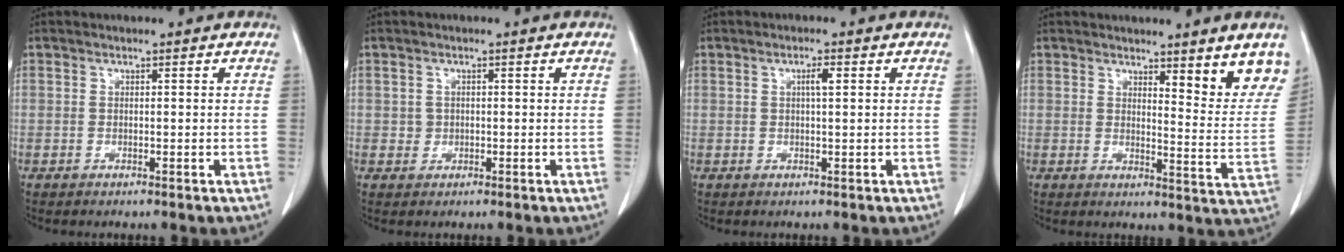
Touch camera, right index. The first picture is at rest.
{"total": 1.2, "force": [-0.1, 1.2, 0.3], "torque": [-0.003, 0.003, 0.000]}
{"total": 1.8, "force": [0.5, 0.2, 1.7], "torque": [-0.031, 0.003, 0.008]}
{"total": 8.7, "force": [6.1, 0.8, 6.2], "torque": [-0.061, -0.031, 0.067]}